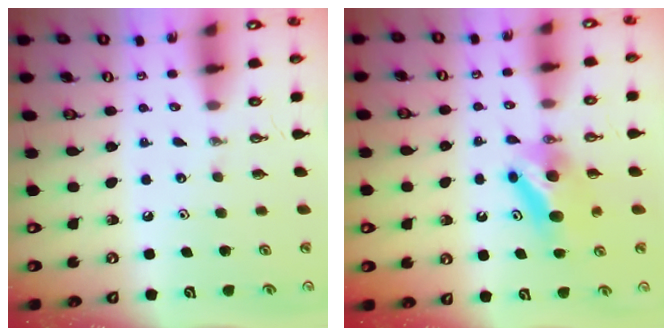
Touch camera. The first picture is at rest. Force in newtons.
{"total": 8.0, "press": 6.6, "slide": 4.5}